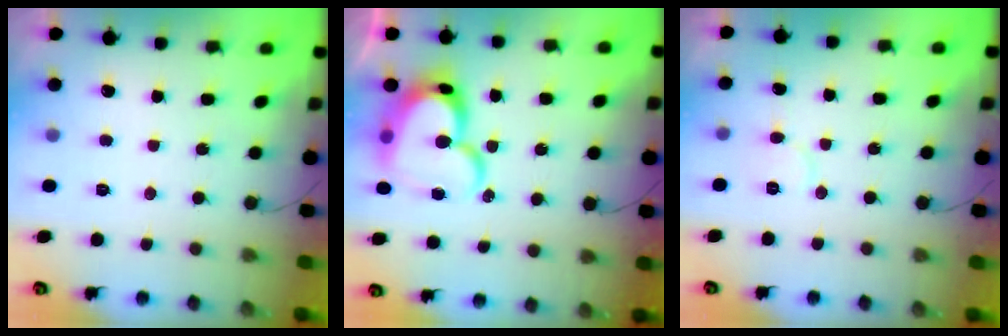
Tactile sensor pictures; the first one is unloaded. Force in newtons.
{"total": 20.2, "press": 20.1, "slide": 2.3}
{"total": 4.1, "press": 4.1, "slide": 0.5}